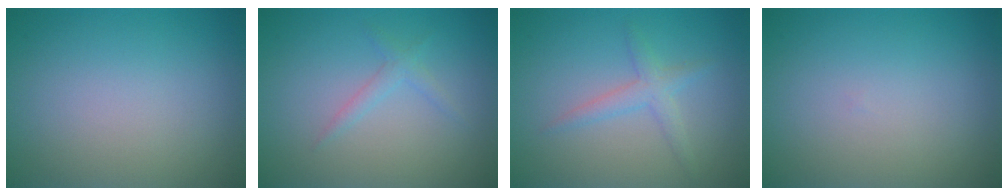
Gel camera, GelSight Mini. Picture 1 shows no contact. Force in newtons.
{"total": 1.3, "press": 1.2, "slide": 0.1}
{"total": 2.0, "press": 2.0, "slide": 0.1}
{"total": 0.0}